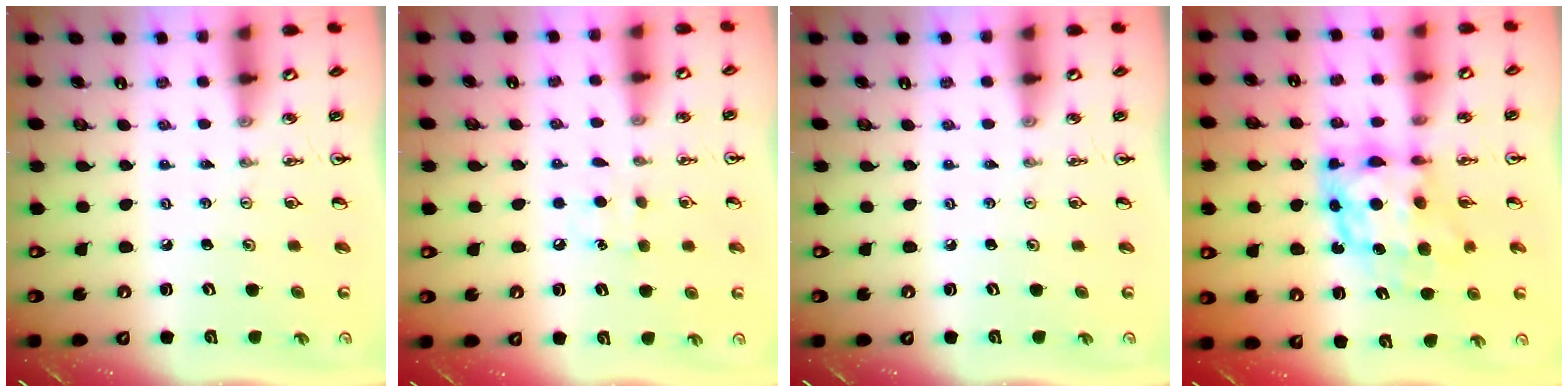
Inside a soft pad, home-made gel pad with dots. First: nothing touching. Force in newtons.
{"total": 7.5, "press": 7.4, "slide": 0.7}
{"total": 0.0}
{"total": 9.3, "press": 9.3, "slide": 0.9}